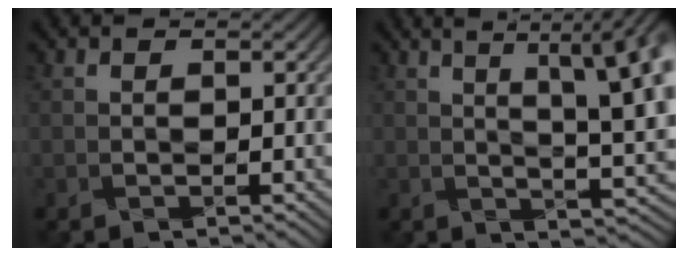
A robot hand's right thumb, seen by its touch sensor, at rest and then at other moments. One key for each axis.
{"total": 13.6, "fx": 4.2, "fy": 3.8, "fz": 12.3, "tx": -0.158, "ty": 0.037, "tz": 0.065}